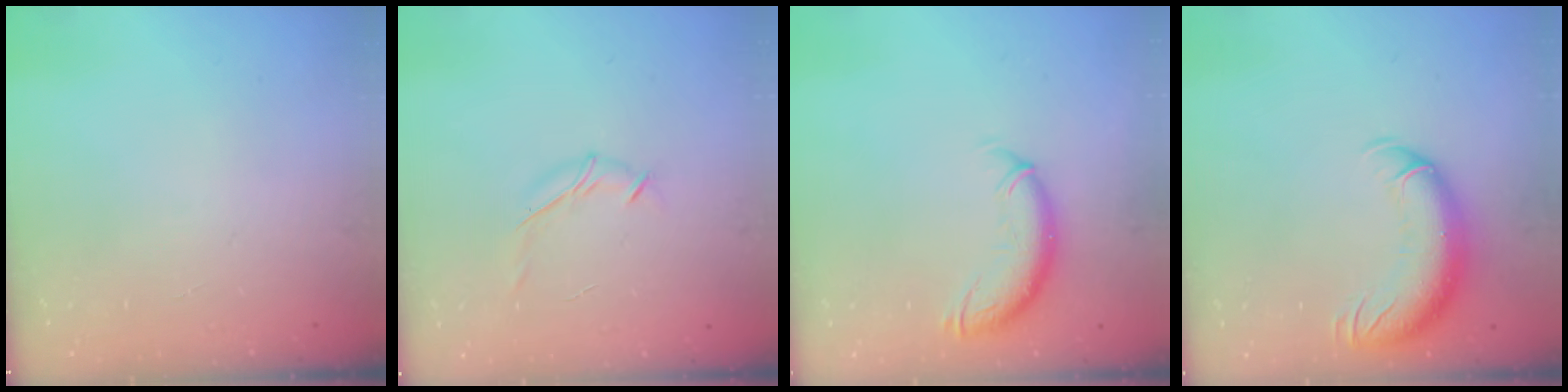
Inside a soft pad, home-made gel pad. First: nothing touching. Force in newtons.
{"total": 6.7, "press": 6.6, "slide": 1.2}
{"total": 10.4, "press": 10.3, "slide": 0.9}
{"total": 13.5, "press": 13.2, "slide": 2.9}